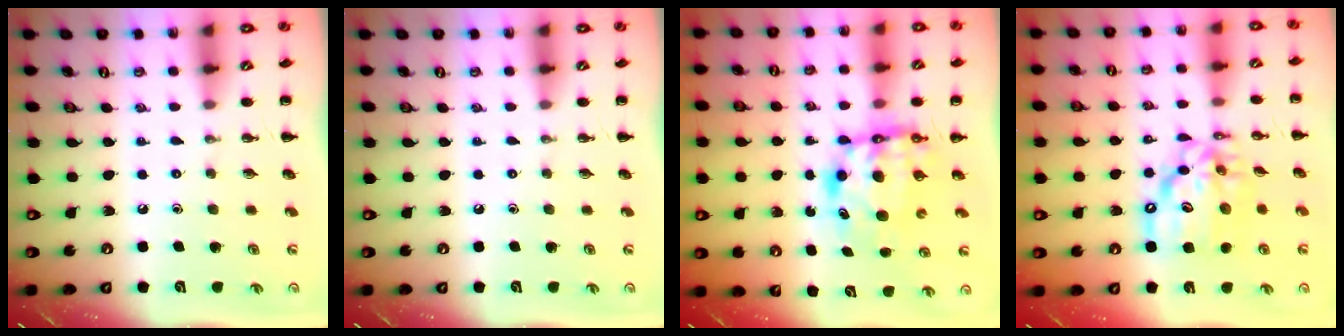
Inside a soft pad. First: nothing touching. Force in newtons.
{"total": 0.0}
{"total": 6.9, "press": 6.7, "slide": 1.6}
{"total": 13.3, "press": 12.6, "slide": 4.1}